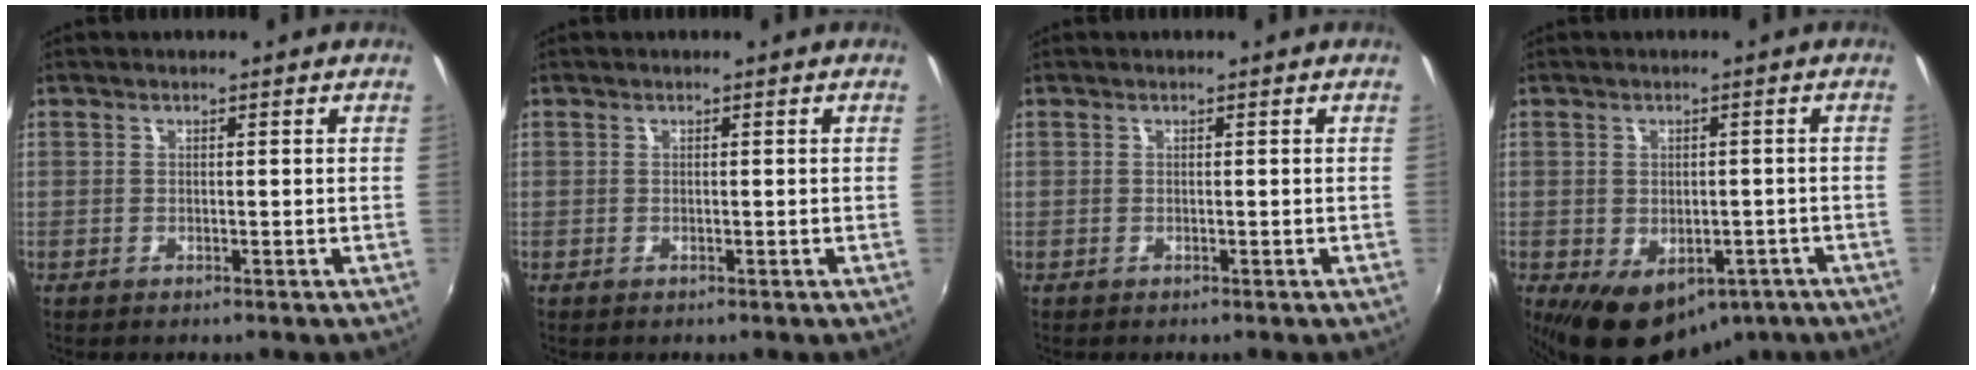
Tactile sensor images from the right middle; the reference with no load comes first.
{"total": 0.0}
{"total": 0.0}
{"total": 11.8, "force": [-6.1, 7.8, 6.4], "torque": [-0.113, -0.015, -0.064]}